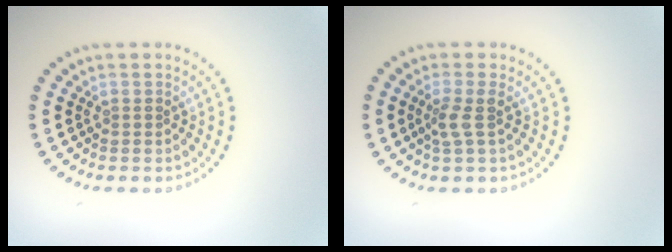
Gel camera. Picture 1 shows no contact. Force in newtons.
{"total": 1.8, "press": 1.4, "slide": 1.2}